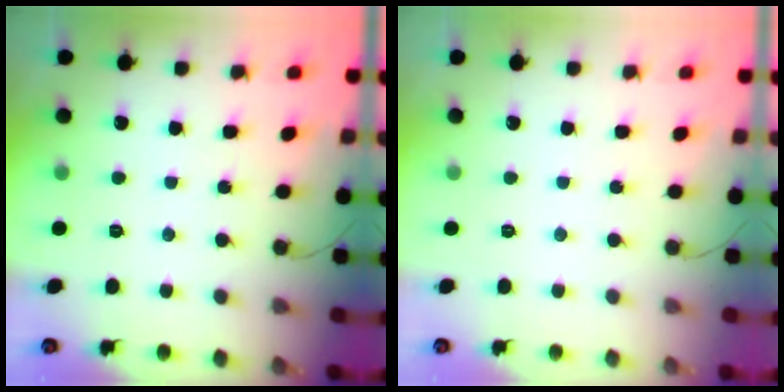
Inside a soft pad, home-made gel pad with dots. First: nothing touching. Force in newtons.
{"total": 0.0}